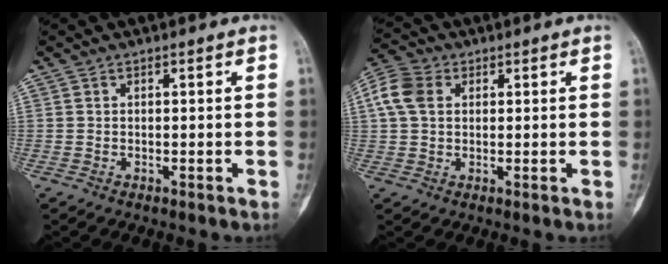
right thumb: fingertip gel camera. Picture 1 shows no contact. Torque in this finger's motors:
{"motor_torque": [-0.41, 0.80, 0.78, 0.13, 0.06]}